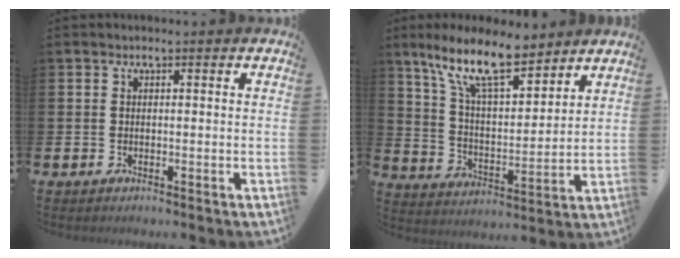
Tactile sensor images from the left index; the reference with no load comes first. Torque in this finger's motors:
{"motor_torque": [1.01, -1.13, 1.05, 0.21]}